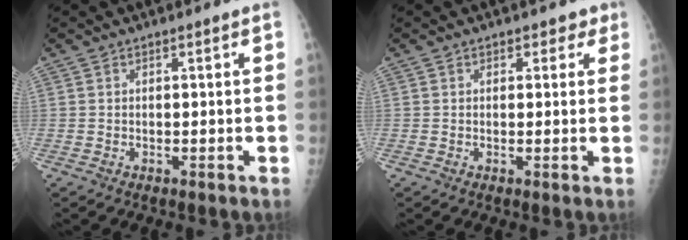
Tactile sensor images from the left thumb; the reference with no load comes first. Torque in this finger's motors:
{"motor_torque": [-0.28, -0.07, -0.11, -0.13, 0.03]}